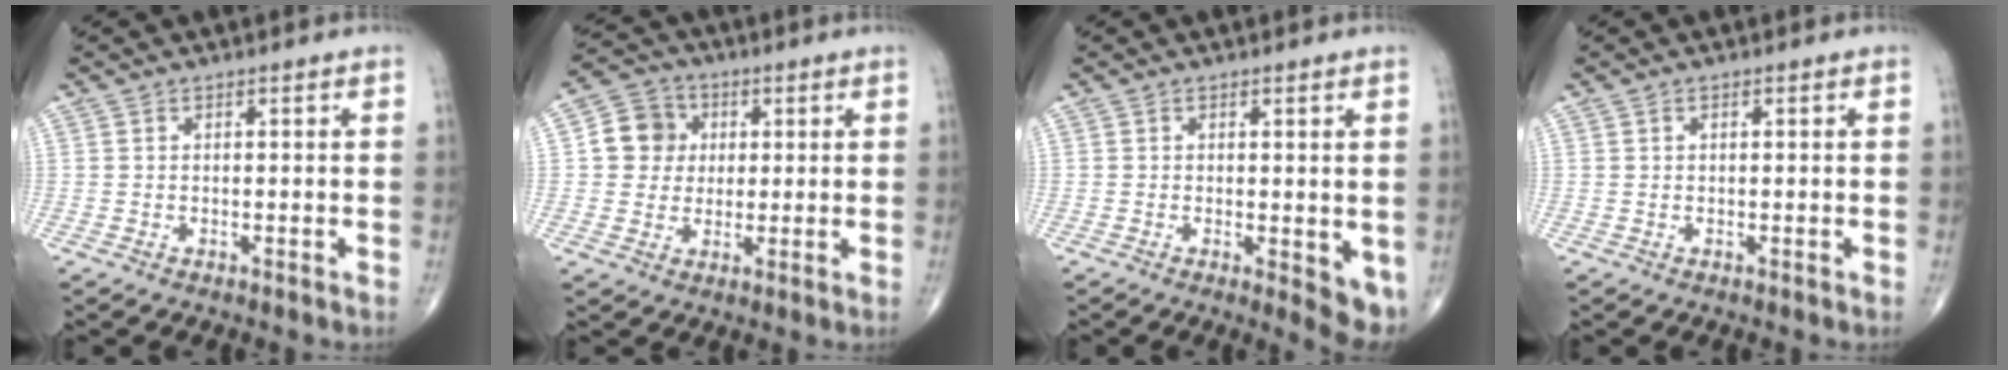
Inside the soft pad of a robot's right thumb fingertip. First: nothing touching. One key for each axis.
{"total": 8.1, "fx": 1.2, "fy": 7.5, "fz": 2.9, "tx": -0.019, "ty": 0.006, "tz": 0.011}
{"total": 5.4, "fx": -0.6, "fy": 2.0, "fz": 5.0, "tx": -0.056, "ty": -0.013, "tz": -0.007}
{"total": 0.0}